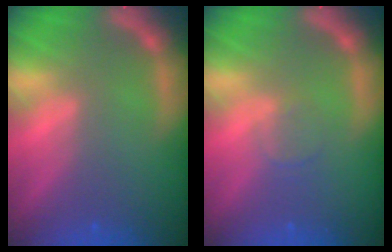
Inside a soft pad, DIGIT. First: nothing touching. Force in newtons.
{"total": 1.4}